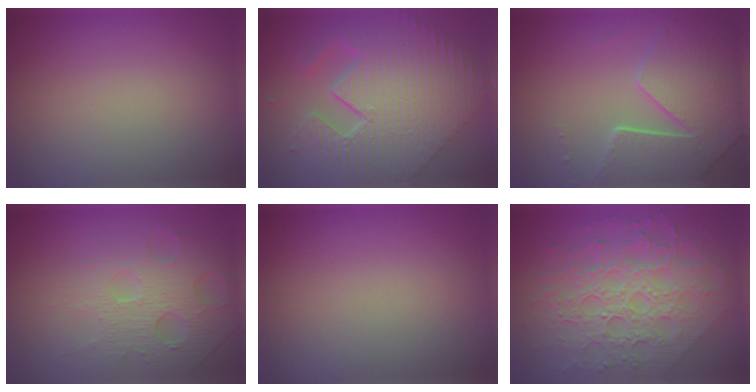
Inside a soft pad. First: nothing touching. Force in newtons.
{"total": 11.5, "press": 7.7, "slide": 8.4}
{"total": 6.7, "press": 5.4, "slide": 4.1}
{"total": 6.2, "press": 4.7, "slide": 4.1}
{"total": 0.0}
{"total": 8.3, "press": 6.1, "slide": 5.6}